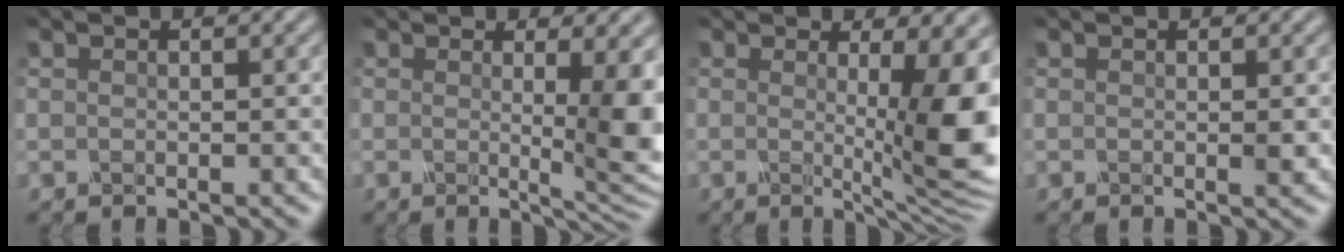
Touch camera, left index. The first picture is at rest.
{"total": 6.4, "force": [0.8, 1.7, 6.1], "torque": [-0.071, -0.011, 0.013]}
{"total": 8.3, "force": [0.4, 1.9, 8.0], "torque": [-0.104, -0.013, 0.005]}
{"total": 0.5, "force": [0.1, 0.2, 0.5], "torque": [-0.011, -0.001, 0.003]}